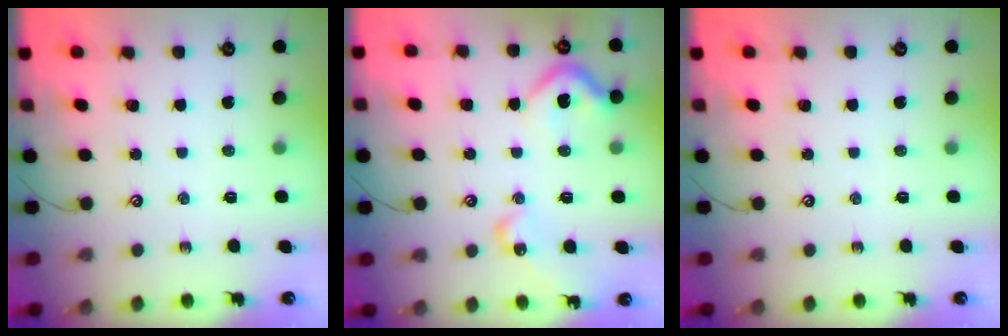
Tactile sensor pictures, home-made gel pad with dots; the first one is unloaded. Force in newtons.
{"total": 13.0, "press": 12.9, "slide": 1.5}
{"total": 0.0}